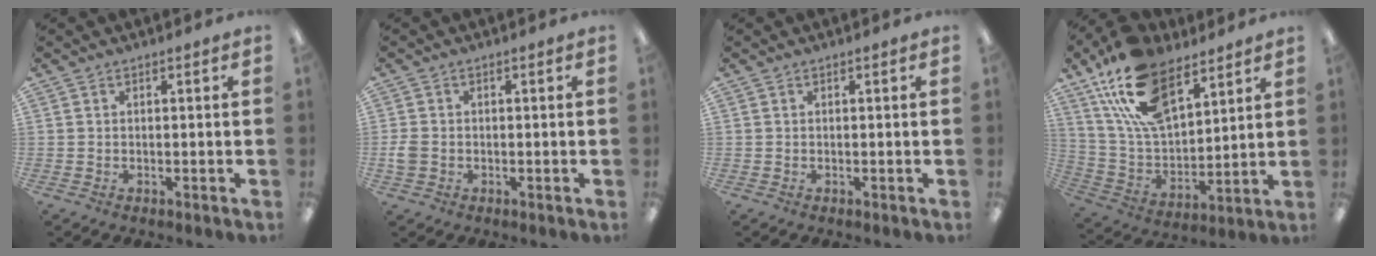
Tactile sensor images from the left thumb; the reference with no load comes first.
{"total": 3.0, "force": [-0.7, 2.4, 1.6], "torque": [-0.025, 0.006, -0.011]}
{"total": 0.0}
{"total": 20.7, "force": [12.1, 11.1, 12.6], "torque": [-0.257, -0.050, 0.223]}